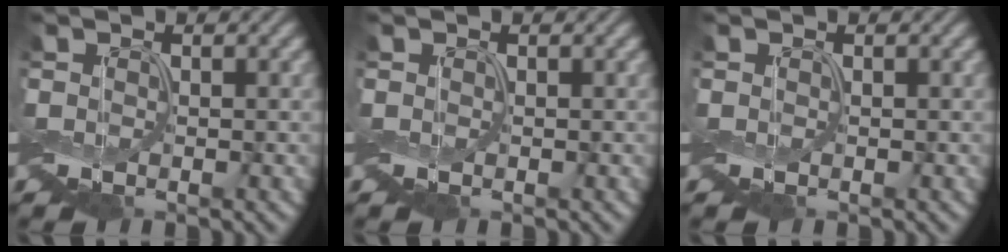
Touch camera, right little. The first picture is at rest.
{"total": 0.0}
{"total": 0.0}